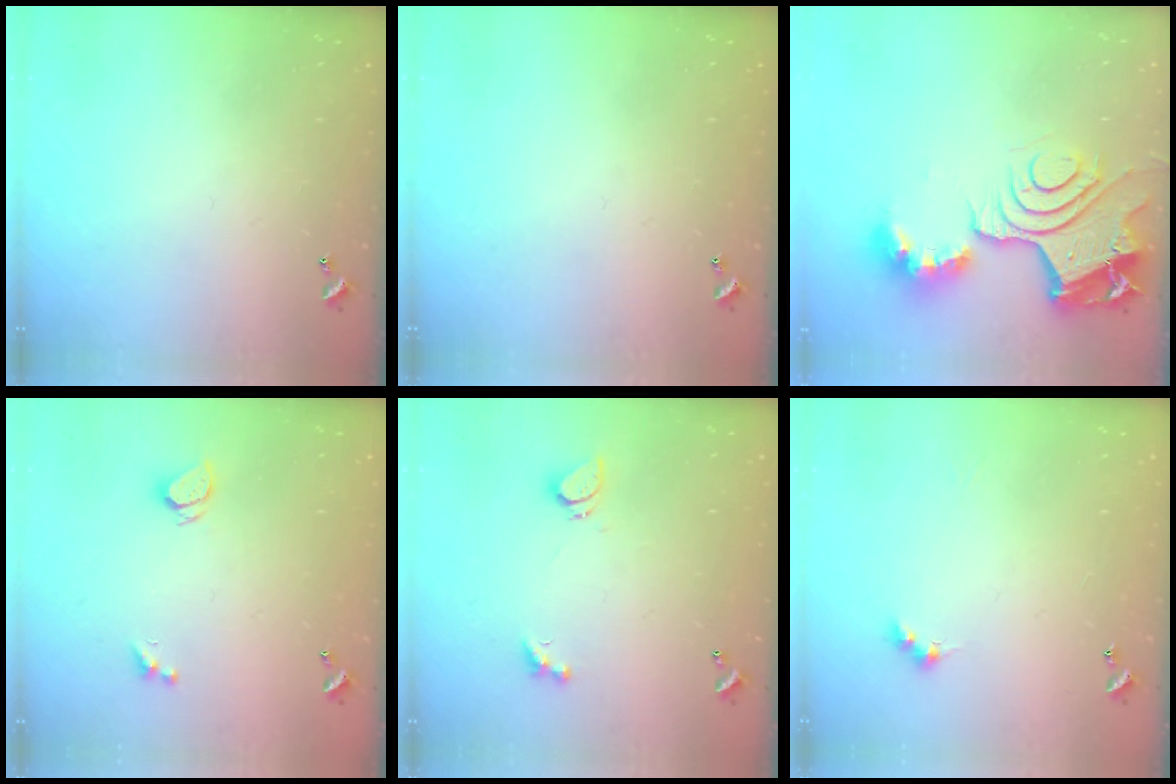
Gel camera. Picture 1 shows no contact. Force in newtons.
{"total": 0.0}
{"total": 17.0, "press": 16.9, "slide": 1.8}
{"total": 1.8, "press": 1.7, "slide": 0.5}
{"total": 2.6, "press": 2.5, "slide": 0.8}
{"total": 3.4, "press": 3.3, "slide": 0.7}